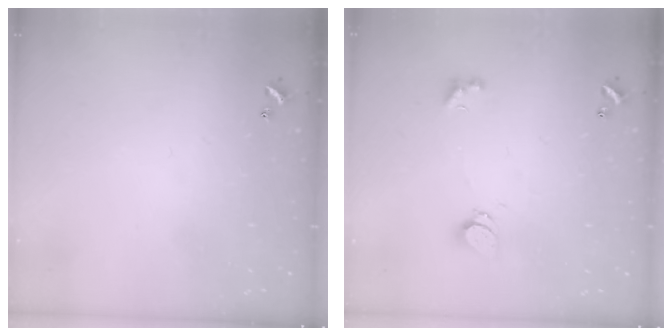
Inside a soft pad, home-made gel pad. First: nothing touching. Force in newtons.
{"total": 1.0, "press": 0.9, "slide": 0.4}